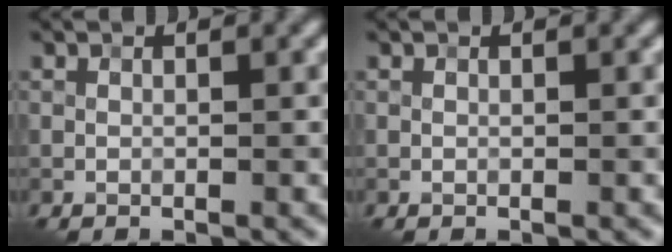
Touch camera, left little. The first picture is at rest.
{"total": 0.0}